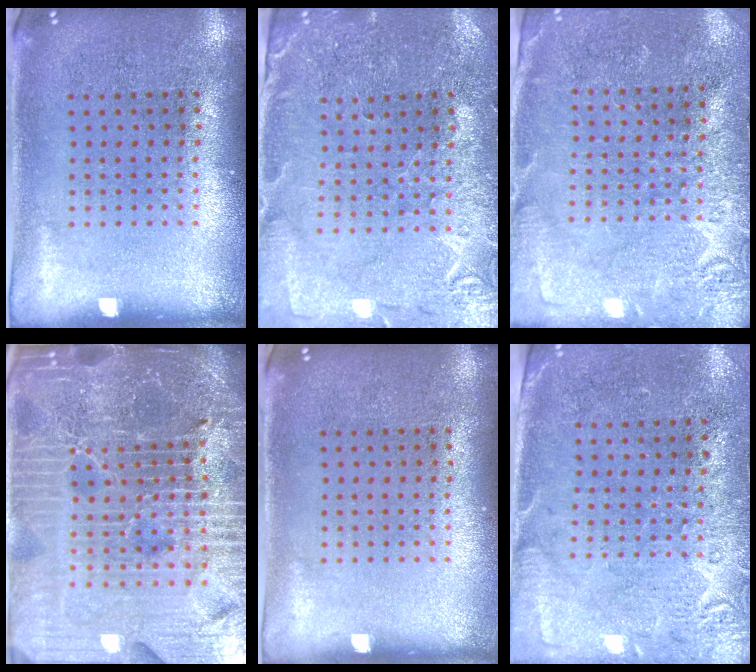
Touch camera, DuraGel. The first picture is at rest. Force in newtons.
{"total": 0.7, "press": 0.7, "slide": 0.3}
{"total": 2.7, "press": 2.7, "slide": 0.2}
{"total": 7.3, "press": 6.3, "slide": 3.7}
{"total": 0.0}
{"total": 2.7, "press": 2.3, "slide": 1.4}